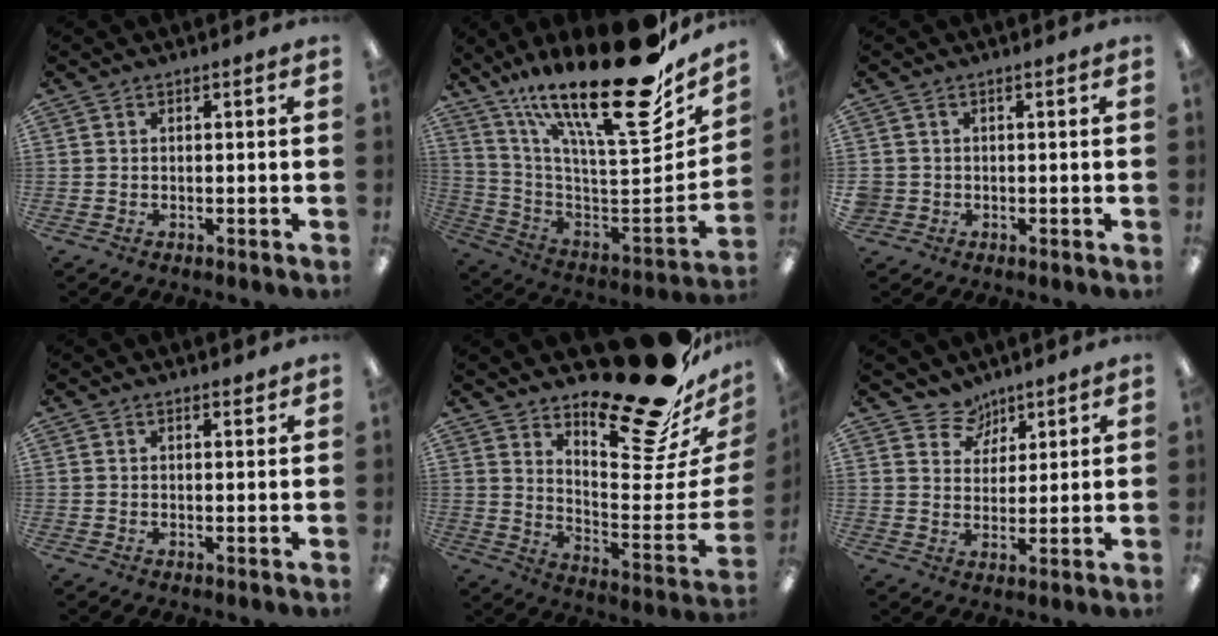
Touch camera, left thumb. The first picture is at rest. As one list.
[{"total": 29.0, "force": [19.9, 7.1, 19.9], "torque": [-0.287, -0.153, 0.328]}, {"total": 1.8, "force": [0.0, 1.8, 0.1], "torque": [-0.004, 0.002, -0.002]}, {"total": 1.2, "force": [1.1, 0.3, 0.4], "torque": [-0.001, -0.005, 0.019]}, {"total": 25.1, "force": [20.2, 6.8, 13.4], "torque": [-0.147, -0.161, 0.325]}, {"total": 6.7, "force": [5.4, 4.0, -0.1], "torque": [0.004, -0.043, 0.099]}]